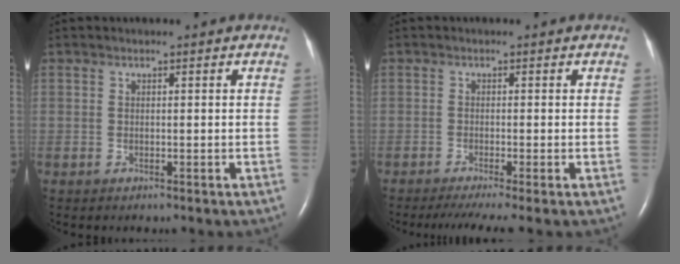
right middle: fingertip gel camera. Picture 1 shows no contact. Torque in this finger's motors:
{"motor_torque": [0.62, -0.40, 0.05, 0.01]}